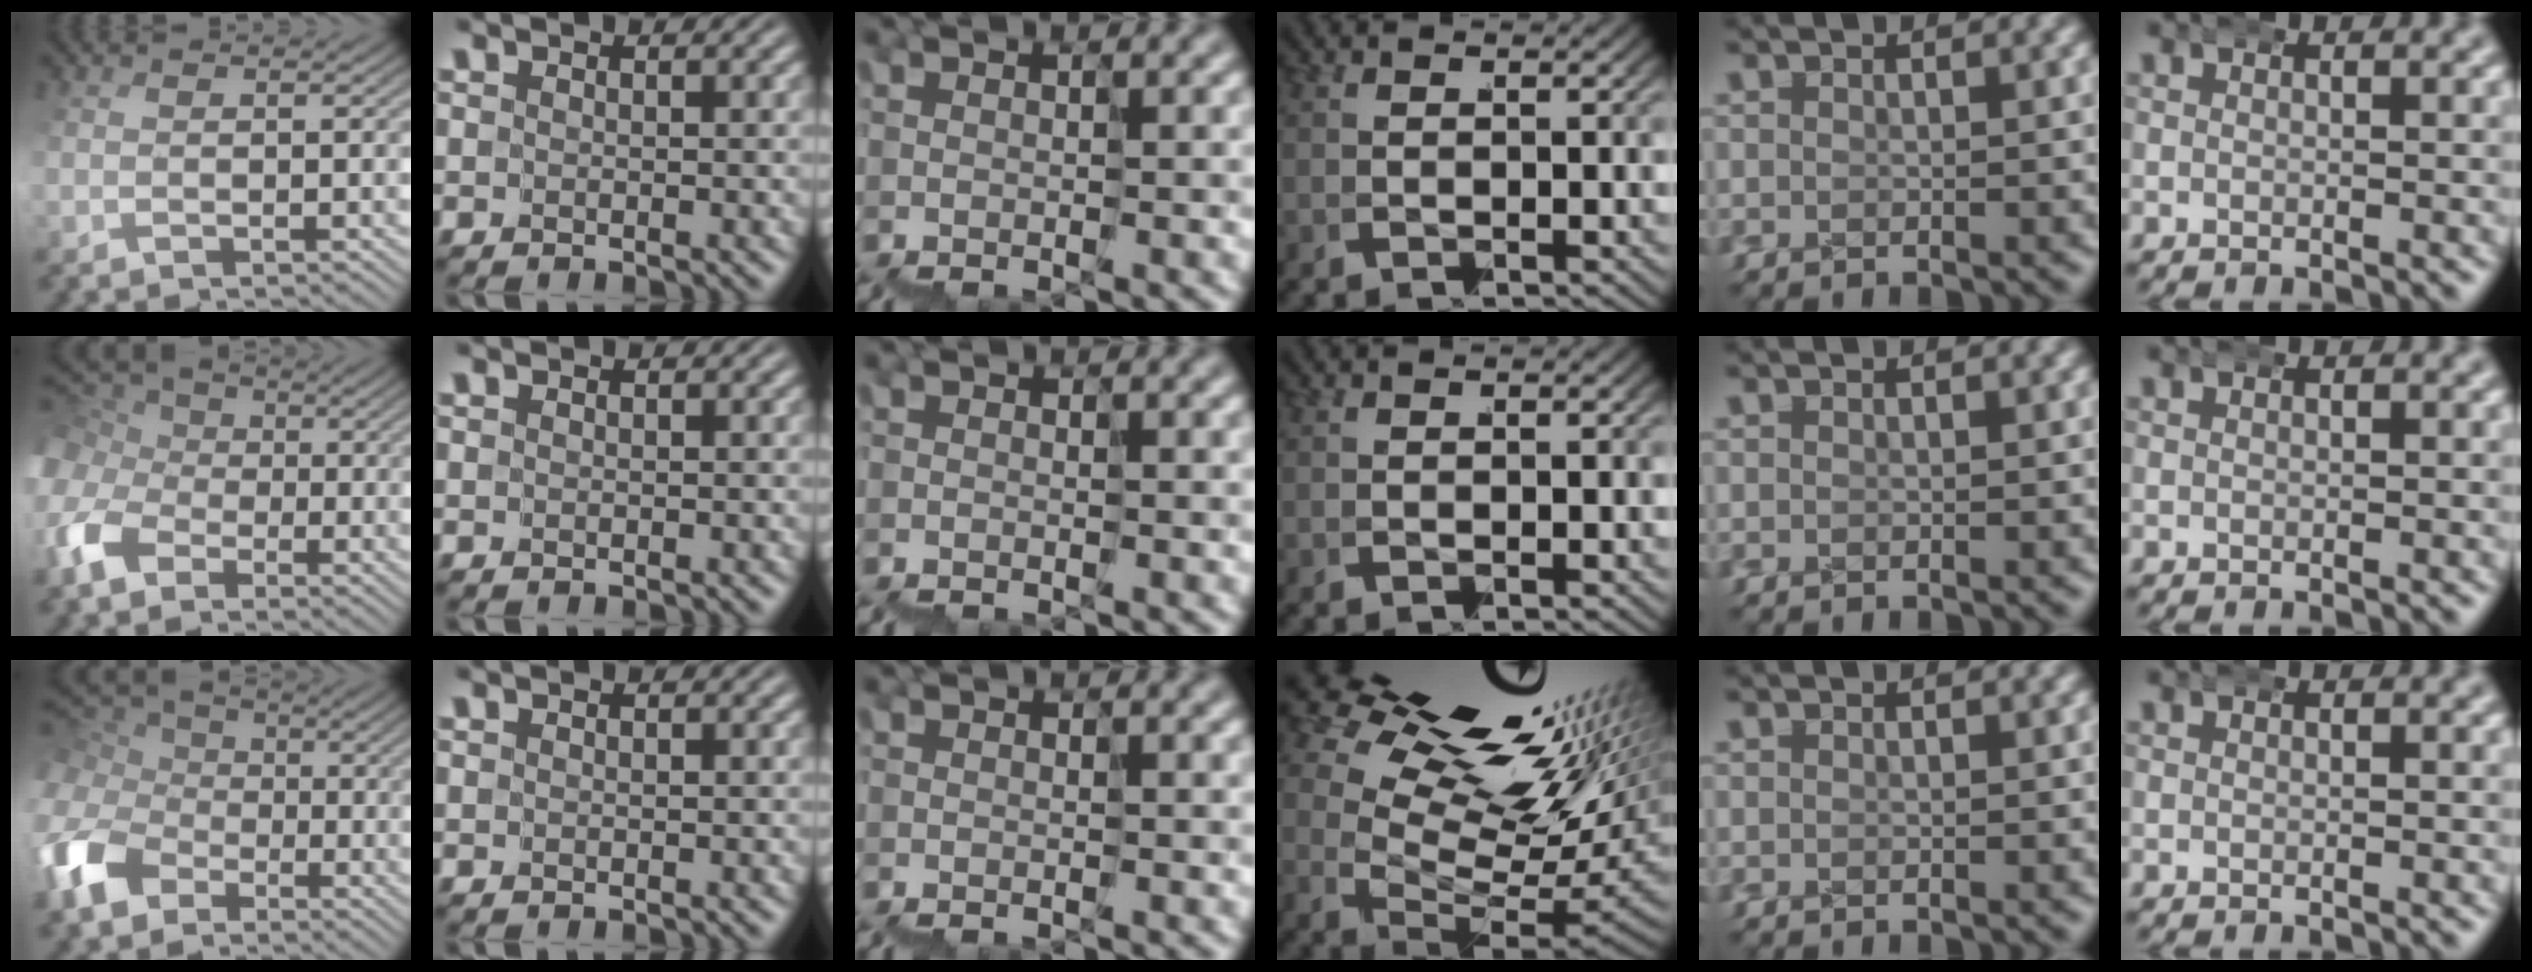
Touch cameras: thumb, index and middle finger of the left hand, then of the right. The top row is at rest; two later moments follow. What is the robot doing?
{"motion": "wrap", "object": "ethernet cable"}